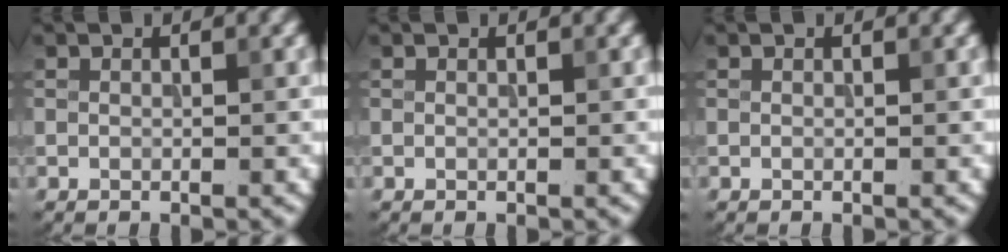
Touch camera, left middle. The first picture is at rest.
{"total": 0.0}
{"total": 0.0}